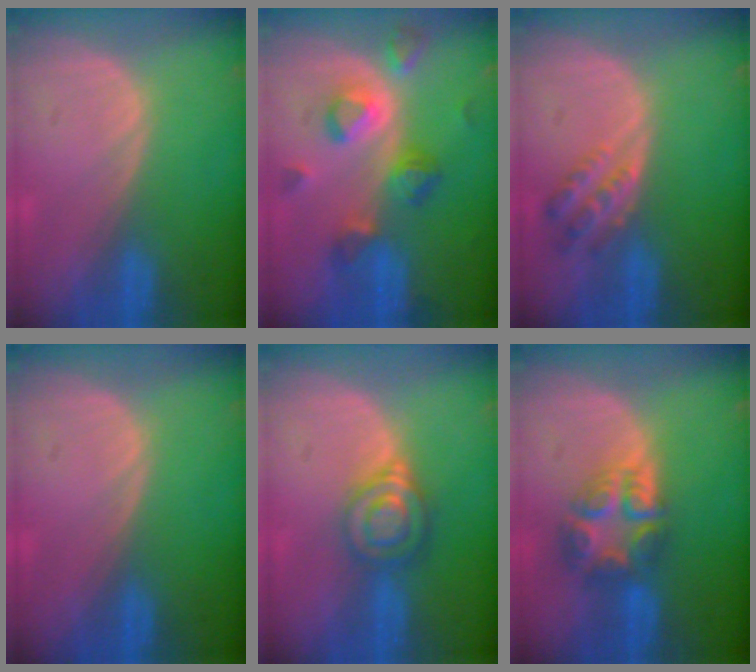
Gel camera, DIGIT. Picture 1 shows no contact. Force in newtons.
{"total": 7.5, "press": 7.4, "slide": 1.4}
{"total": 4.4, "press": 4.1, "slide": 1.7}
{"total": 0.0}
{"total": 6.6, "press": 5.7, "slide": 3.4}
{"total": 7.7, "press": 6.7, "slide": 3.7}